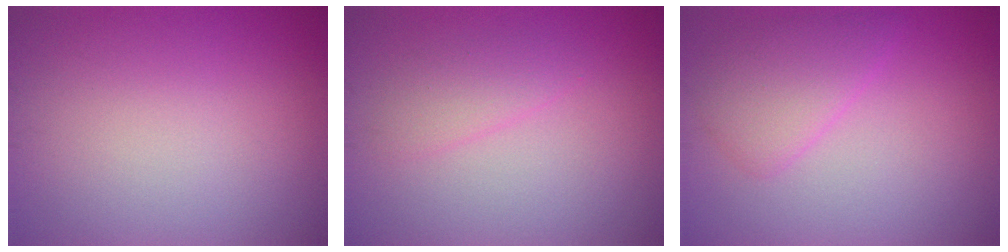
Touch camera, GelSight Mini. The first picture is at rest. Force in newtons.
{"total": 1.6, "press": 1.6, "slide": 0.1}
{"total": 3.1, "press": 3.1, "slide": 0.1}